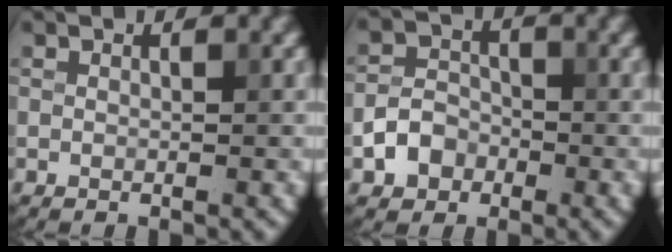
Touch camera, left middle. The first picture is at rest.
{"total": 3.1, "force": [-1.4, 2.4, 1.3], "torque": [-0.021, 0.006, -0.029]}